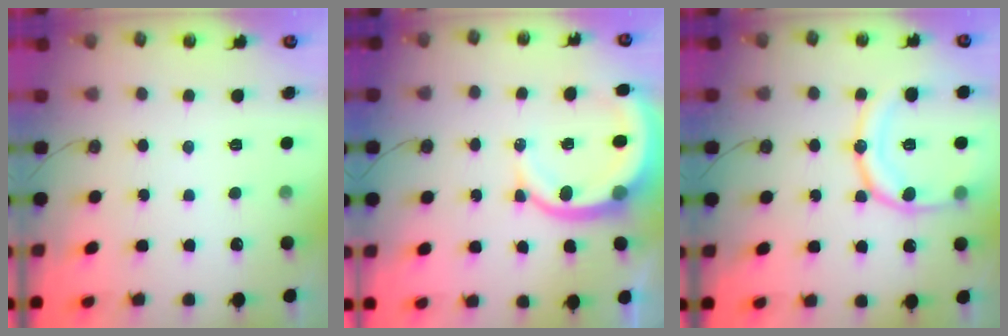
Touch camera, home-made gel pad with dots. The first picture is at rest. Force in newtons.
{"total": 10.6, "press": 10.5, "slide": 1.2}
{"total": 15.9, "press": 15.8, "slide": 1.8}